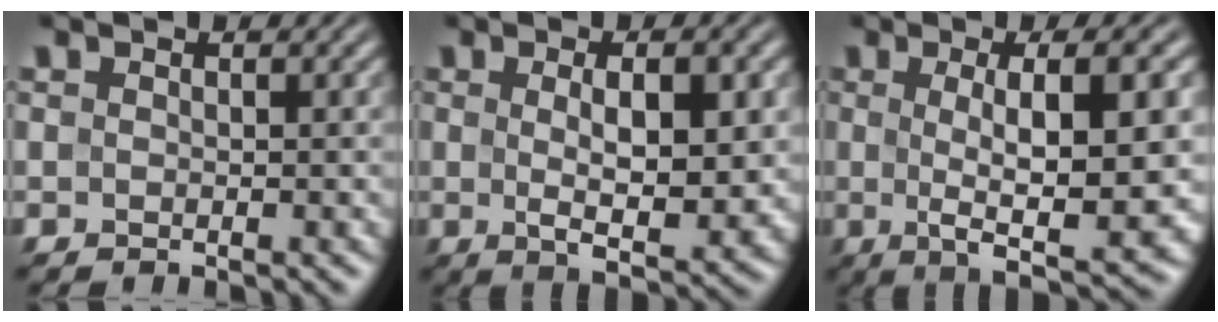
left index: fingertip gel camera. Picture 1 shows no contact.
{"total": 6.3, "force": [0.5, 2.2, 5.9], "torque": [-0.093, -0.008, 0.013]}
{"total": 10.4, "force": [0.2, 2.8, 10.0], "torque": [-0.138, -0.001, 0.001]}